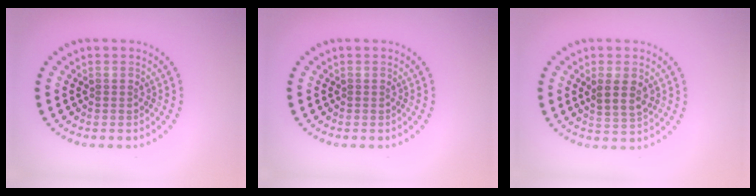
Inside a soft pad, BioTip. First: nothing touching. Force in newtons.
{"total": 0.0}
{"total": 2.7, "press": 2.5, "slide": 0.9}